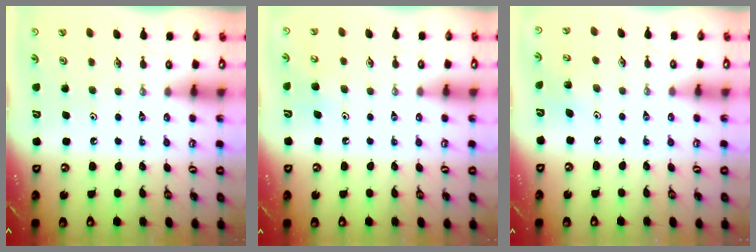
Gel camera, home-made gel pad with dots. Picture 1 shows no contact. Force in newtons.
{"total": 6.2, "press": 6.2, "slide": 0.5}
{"total": 3.7, "press": 3.7, "slide": 0.4}